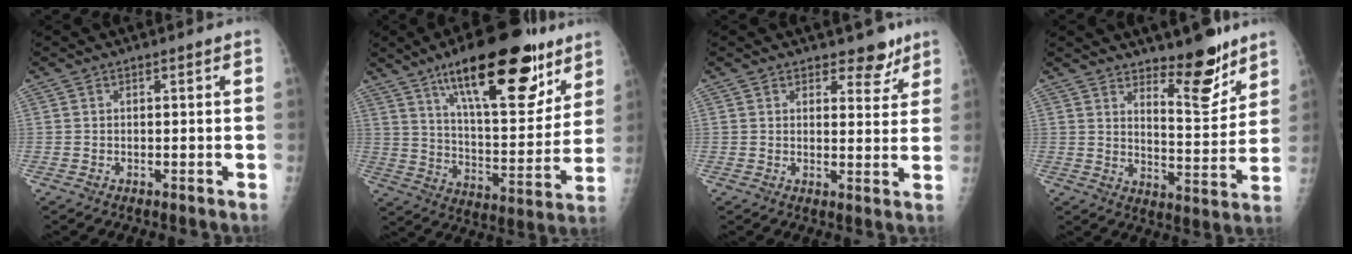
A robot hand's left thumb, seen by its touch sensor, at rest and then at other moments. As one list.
[{"total": 25.5, "force": [15.1, 9.1, 18.4], "torque": [-0.241, -0.052, 0.241]}, {"total": 4.9, "force": [3.7, 2.7, 1.7], "torque": [0.010, -0.023, 0.049]}, {"total": 10.7, "force": [7.9, 3.3, 6.4], "torque": [-0.068, -0.071, 0.129]}]